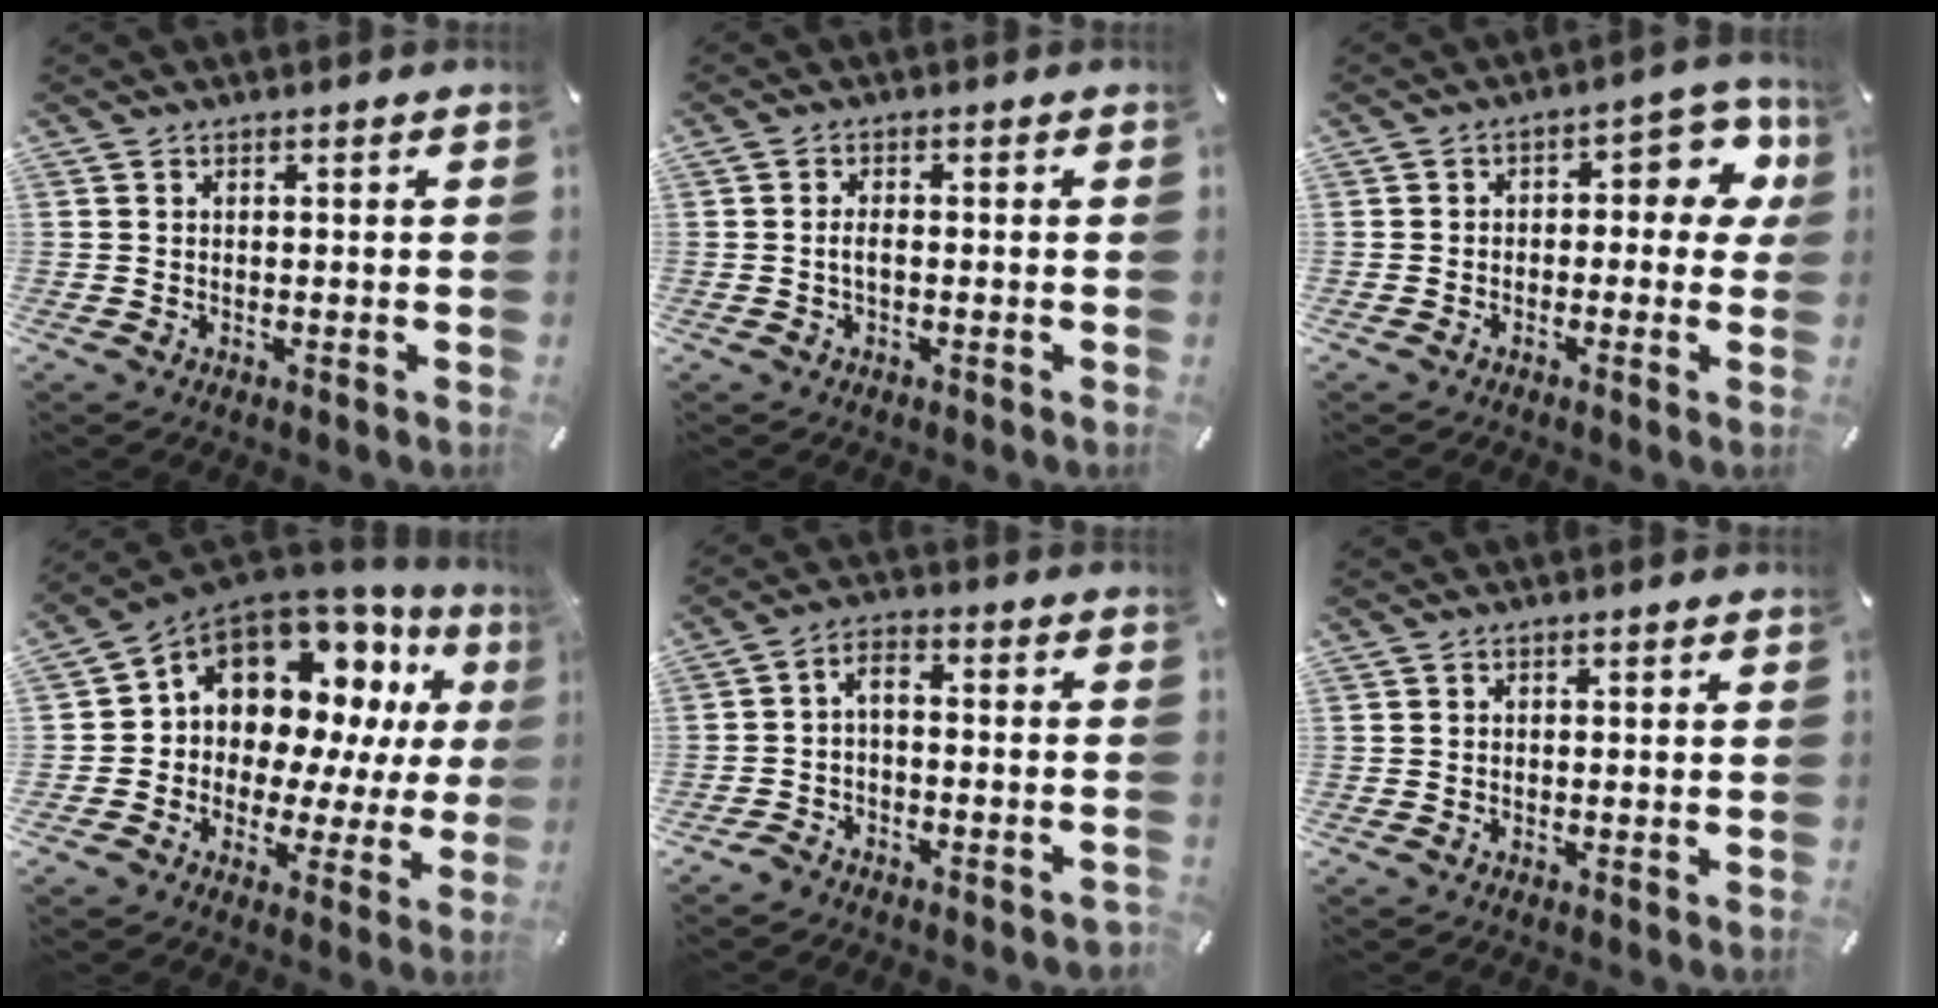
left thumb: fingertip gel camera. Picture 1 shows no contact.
{"total": 2.3, "force": [-0.3, 0.7, 2.1], "torque": [-0.047, -0.001, -0.009]}
{"total": 8.6, "force": [0.8, 4.9, 7.0], "torque": [-0.089, -0.005, 0.009]}
{"total": 12.2, "force": [6.8, 8.9, 4.9], "torque": [-0.094, -0.064, 0.129]}
{"total": 4.5, "force": [-3.1, 2.1, 2.5], "torque": [-0.041, 0.010, -0.060]}
{"total": 0.0}